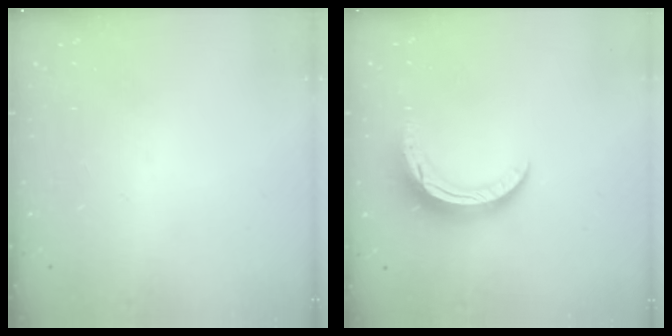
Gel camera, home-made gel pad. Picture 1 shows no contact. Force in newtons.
{"total": 9.9, "press": 9.9, "slide": 0.2}